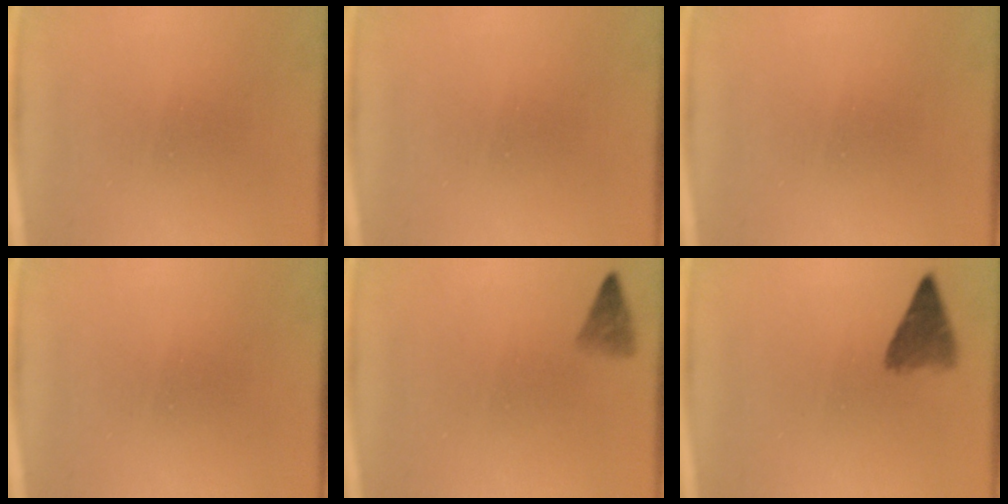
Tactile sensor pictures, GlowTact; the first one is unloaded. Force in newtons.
{"total": 0.0}
{"total": 0.0}
{"total": 0.0}
{"total": 1.0}
{"total": 4.6}